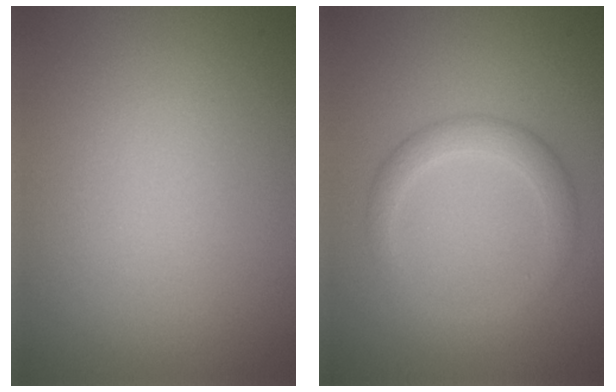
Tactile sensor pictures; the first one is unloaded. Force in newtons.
{"total": 2.4, "press": 2.4, "slide": 0.1}